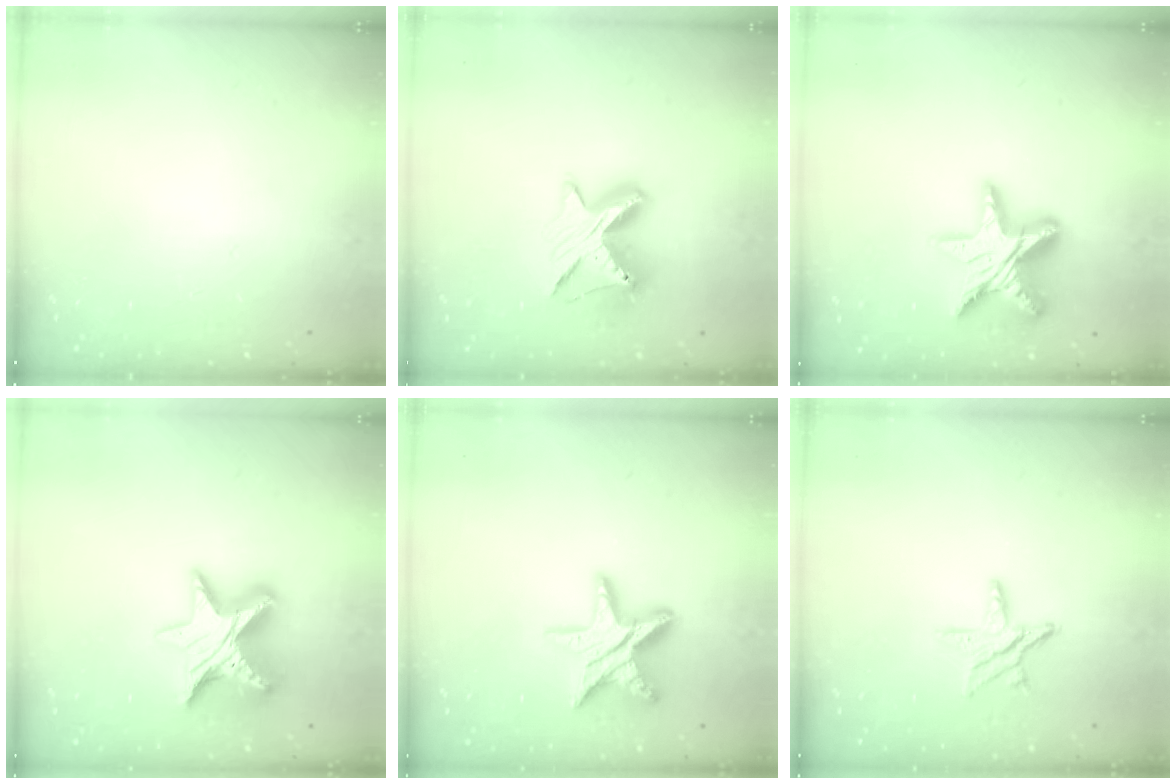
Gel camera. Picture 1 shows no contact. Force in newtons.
{"total": 9.8, "press": 9.8, "slide": 0.6}
{"total": 16.5, "press": 16.5, "slide": 1.2}
{"total": 14.7, "press": 14.6, "slide": 1.2}
{"total": 15.6, "press": 15.6, "slide": 1.0}
{"total": 8.7, "press": 8.7, "slide": 0.6}